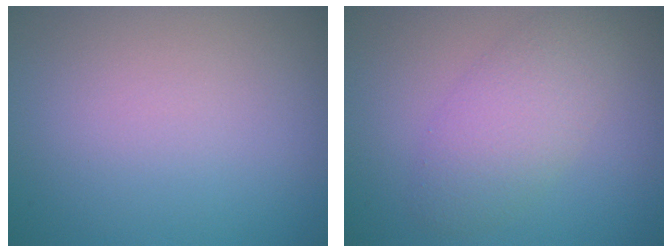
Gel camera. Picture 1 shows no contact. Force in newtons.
{"total": 3.8, "press": 3.8, "slide": 0.2}